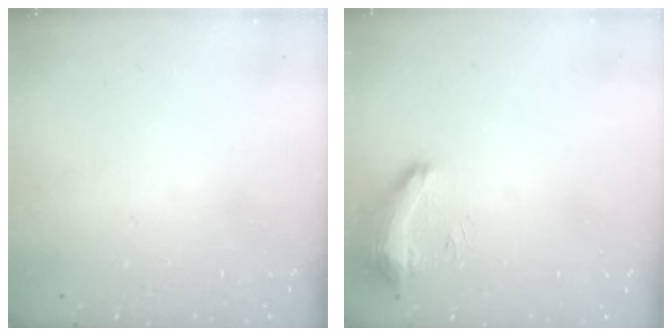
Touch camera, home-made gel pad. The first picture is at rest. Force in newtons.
{"total": 17.3, "press": 10.6, "slide": 13.6}